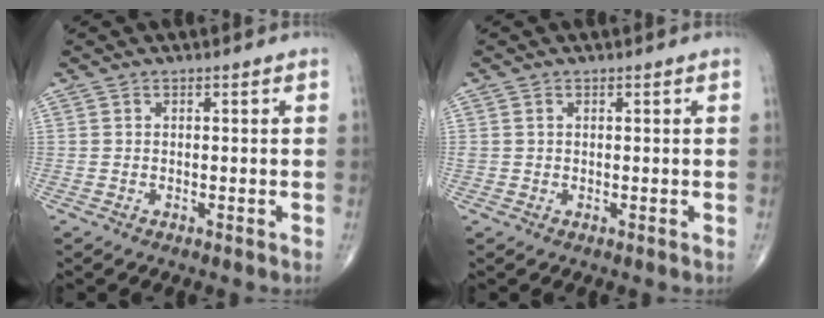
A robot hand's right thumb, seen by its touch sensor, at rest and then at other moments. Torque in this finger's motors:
{"motor_torque": [-0.02, -0.03, 0.03, 0.34, -0.04]}